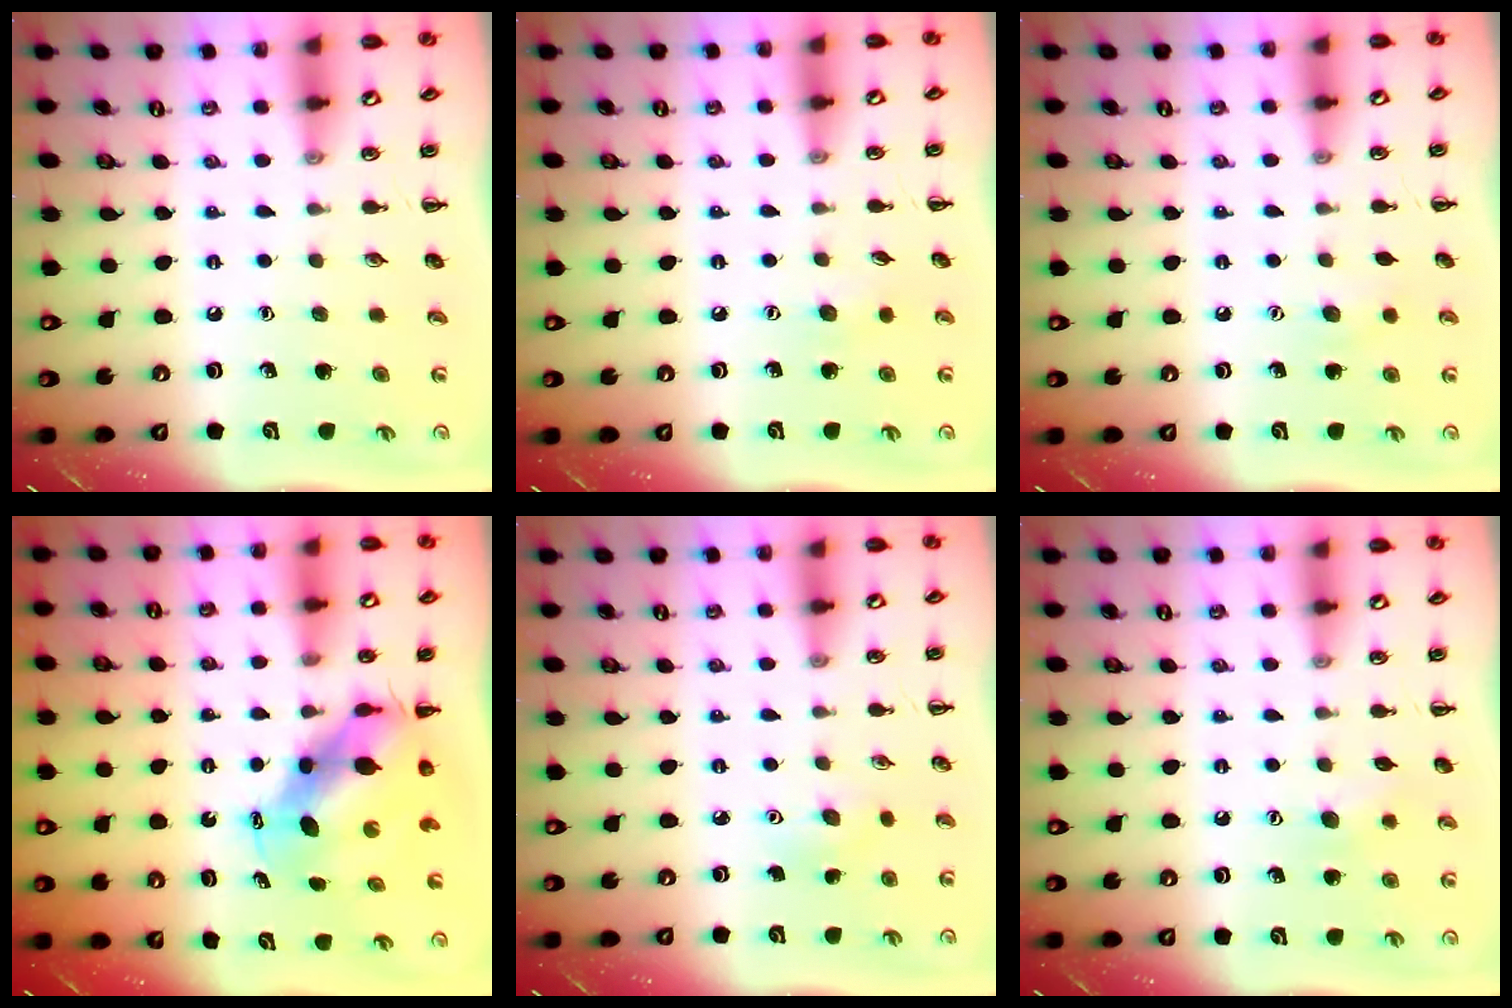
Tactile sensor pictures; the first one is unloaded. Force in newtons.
{"total": 4.6, "press": 4.4, "slide": 1.1}
{"total": 5.4, "press": 5.3, "slide": 0.9}
{"total": 7.6, "press": 7.4, "slide": 1.8}
{"total": 3.9, "press": 3.7, "slide": 1.0}
{"total": 5.9, "press": 5.7, "slide": 1.4}